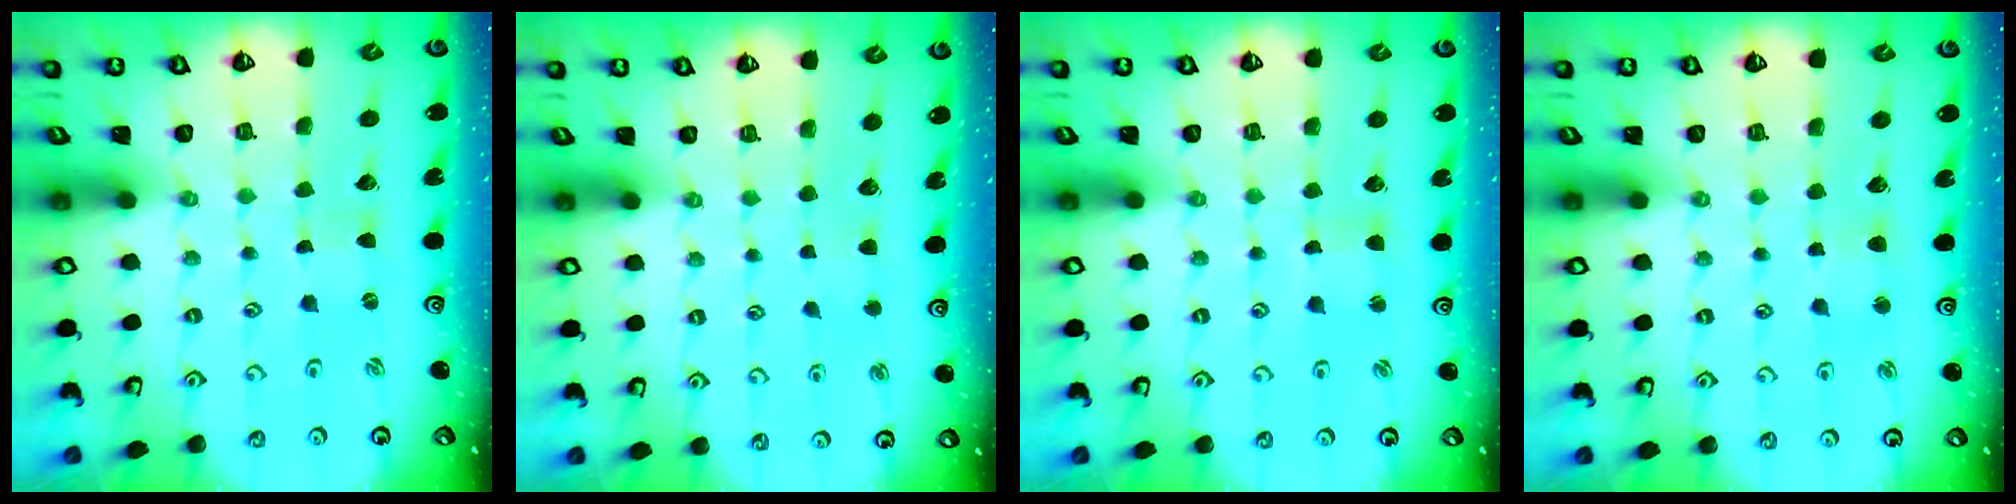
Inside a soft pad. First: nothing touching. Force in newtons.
{"total": 2.7, "press": 2.7, "slide": 0.4}
{"total": 1.7, "press": 1.7, "slide": 0.2}
{"total": 2.5, "press": 2.4, "slide": 0.5}